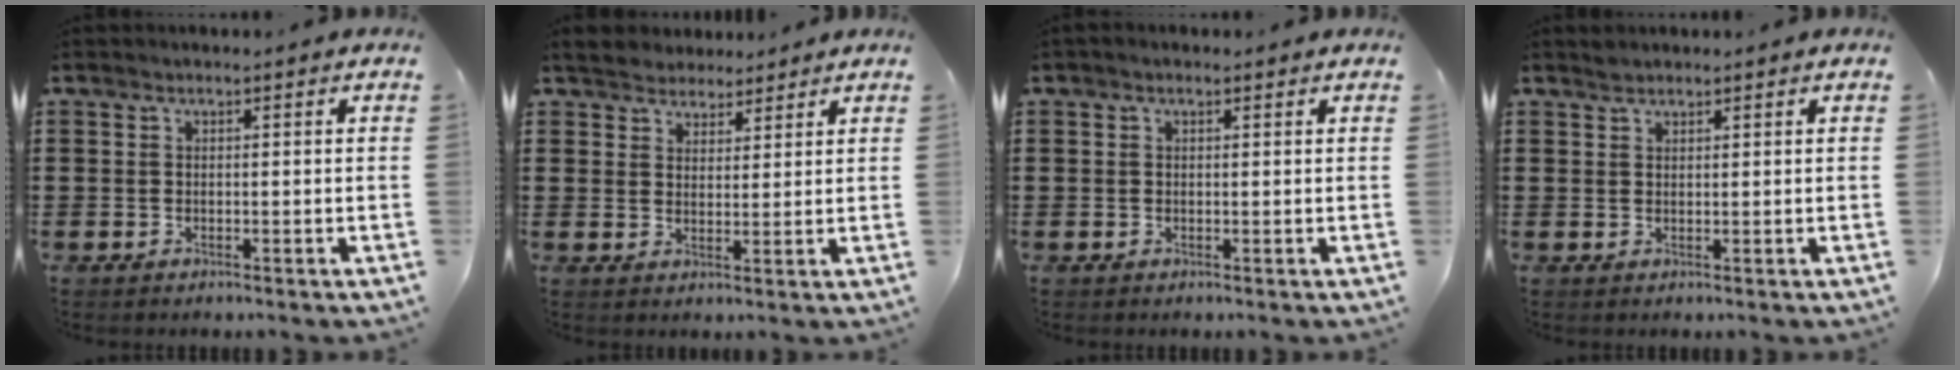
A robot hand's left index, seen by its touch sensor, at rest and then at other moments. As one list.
[{"total": 3.7, "force": [3.4, 1.6, -0.2], "torque": [-0.013, 0.002, 0.063]}, {"total": 0.7, "force": [0.3, 0.2, 0.5], "torque": [-0.011, 0.004, 0.005]}, {"total": 1.2, "force": [1.1, 0.3, 0.2], "torque": [-0.005, 0.000, 0.022]}]